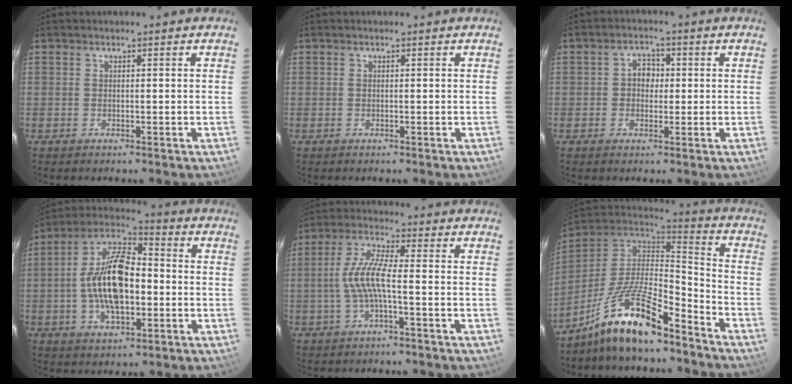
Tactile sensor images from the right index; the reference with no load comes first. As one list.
[{"total": 0.0}, {"total": 3.4, "force": [0.0, 2.9, 1.8], "torque": [-0.029, 0.014, -0.001]}, {"total": 15.6, "force": [-2.0, 7.6, 13.5], "torque": [-0.262, 0.013, -0.039]}, {"total": 7.3, "force": [-1.6, 1.0, 7.0], "torque": [-0.154, 0.008, -0.029]}, {"total": 16.3, "force": [-11.8, 3.9, 10.6], "torque": [-0.220, -0.005, -0.219]}]